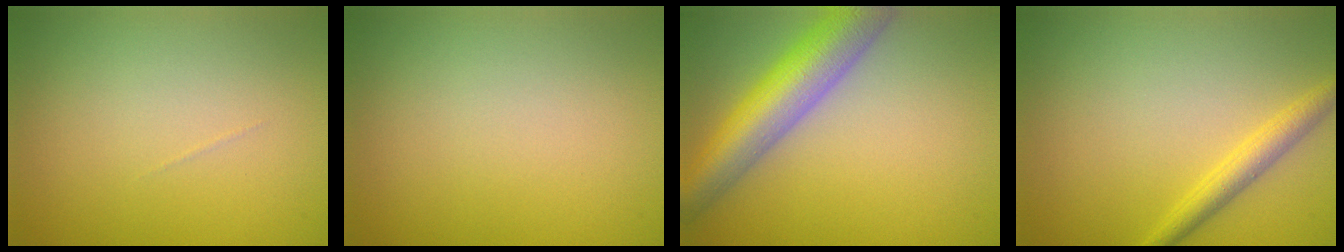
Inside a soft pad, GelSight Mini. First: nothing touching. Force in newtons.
{"total": 0.0}
{"total": 7.9, "press": 7.9, "slide": 0.4}
{"total": 2.2, "press": 2.2, "slide": 0.1}